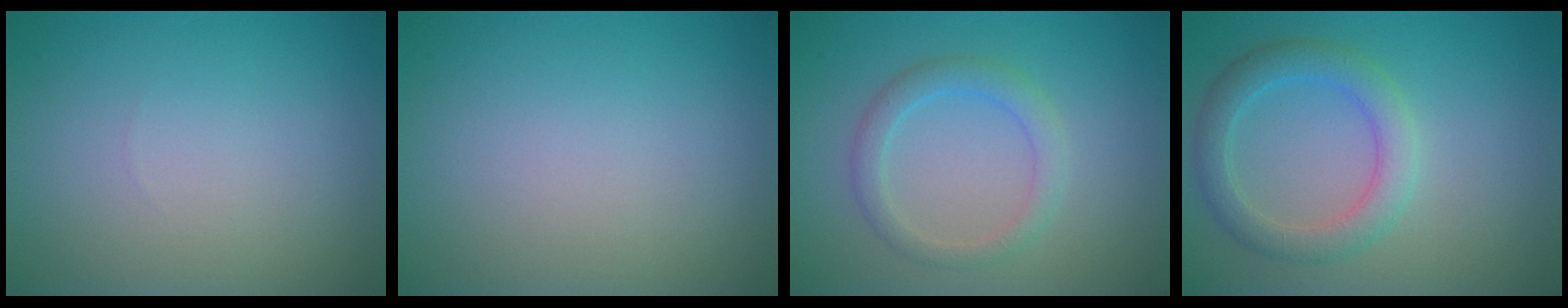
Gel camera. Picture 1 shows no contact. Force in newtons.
{"total": 0.0}
{"total": 2.4, "press": 2.4, "slide": 0.1}
{"total": 3.6, "press": 3.6, "slide": 0.2}